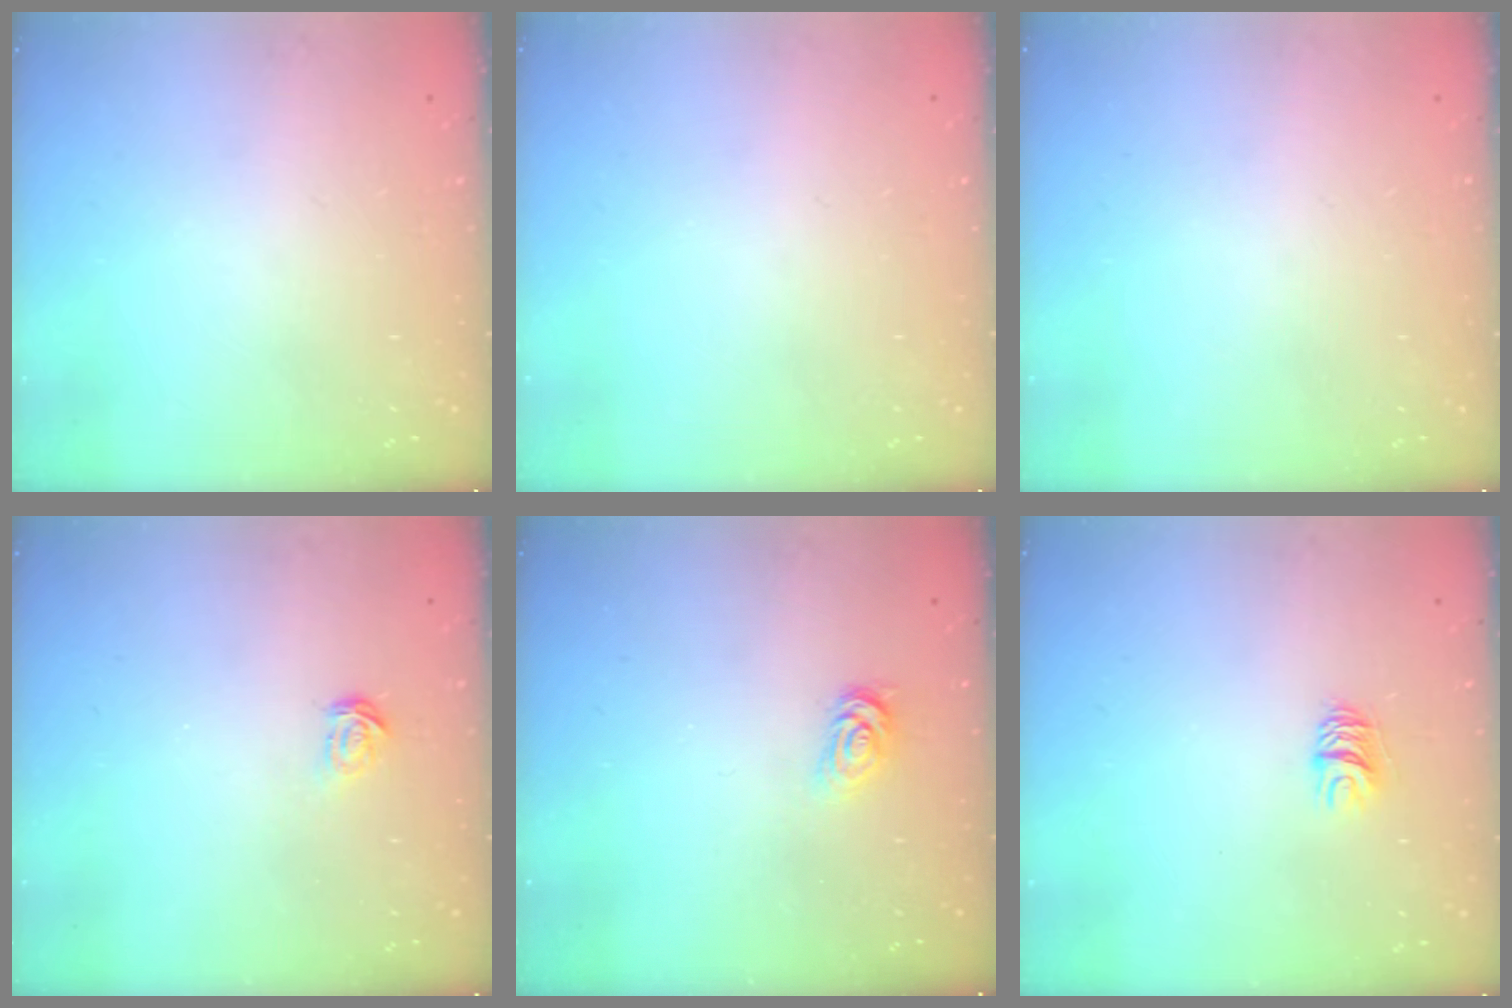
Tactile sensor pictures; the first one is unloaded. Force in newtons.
{"total": 0.0}
{"total": 0.0}
{"total": 1.6, "press": 1.6, "slide": 0.2}
{"total": 2.5, "press": 2.5, "slide": 0.4}
{"total": 5.6, "press": 5.6, "slide": 0.5}